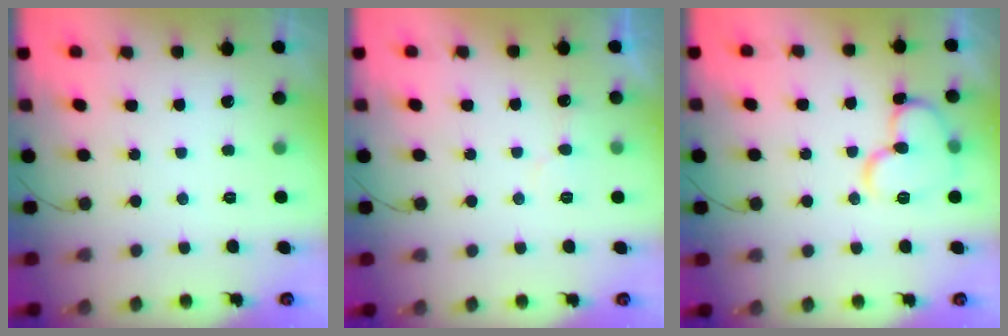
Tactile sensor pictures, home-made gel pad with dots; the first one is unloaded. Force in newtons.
{"total": 4.6, "press": 4.5, "slide": 0.3}
{"total": 11.9, "press": 11.8, "slide": 1.9}